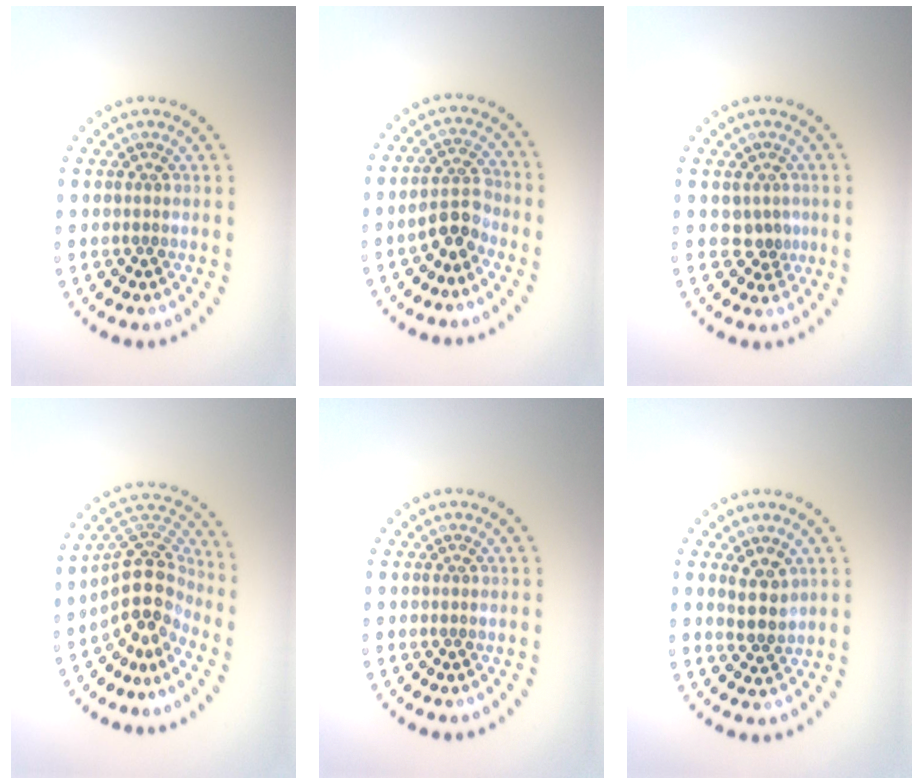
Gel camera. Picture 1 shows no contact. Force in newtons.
{"total": 2.8, "press": 2.5, "slide": 1.2}
{"total": 1.5, "press": 1.2, "slide": 1.0}
{"total": 4.8, "press": 3.9, "slide": 2.8}
{"total": 0.0}
{"total": 2.6, "press": 2.4, "slide": 0.9}